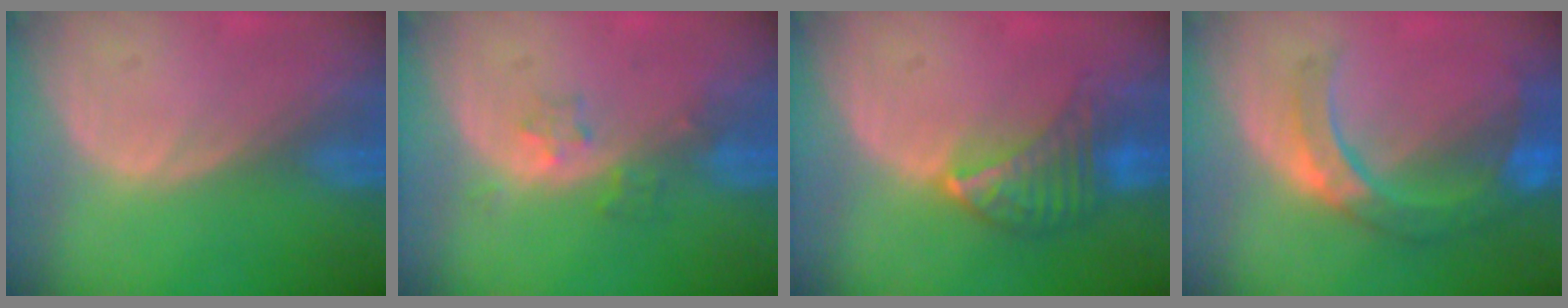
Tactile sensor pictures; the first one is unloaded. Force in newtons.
{"total": 2.6, "press": 2.6, "slide": 0.2}
{"total": 6.7, "press": 6.1, "slide": 2.8}
{"total": 8.9, "press": 7.8, "slide": 4.2}